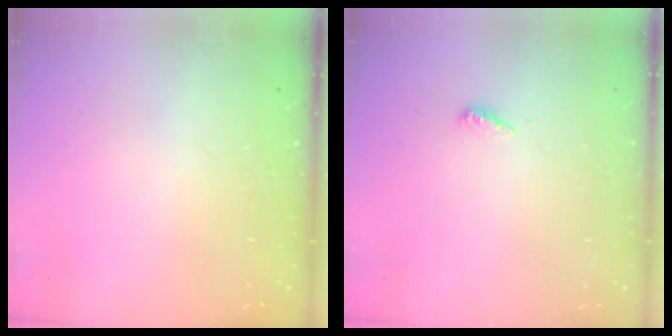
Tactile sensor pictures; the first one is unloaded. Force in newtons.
{"total": 2.9, "press": 2.9, "slide": 0.3}